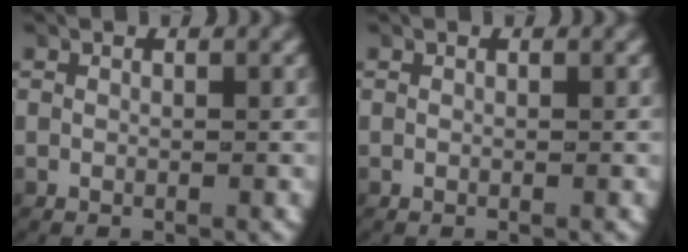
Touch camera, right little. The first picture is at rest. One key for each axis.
{"total": 0.0}